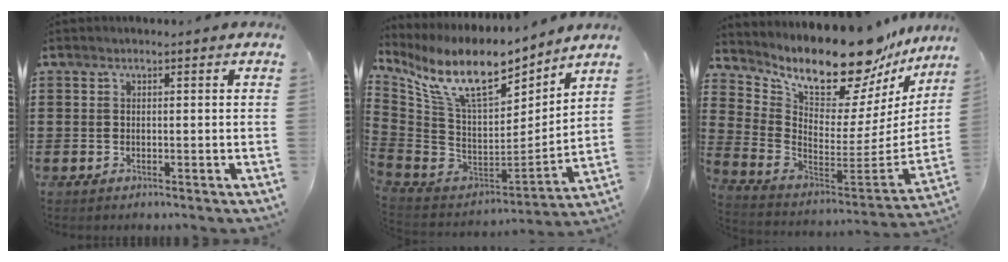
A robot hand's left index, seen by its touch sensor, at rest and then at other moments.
{"total": 13.0, "force": [8.5, 4.3, 8.9], "torque": [-0.199, -0.058, 0.148]}
{"total": 13.8, "force": [11.8, 3.9, 5.9], "torque": [-0.120, -0.102, 0.197]}